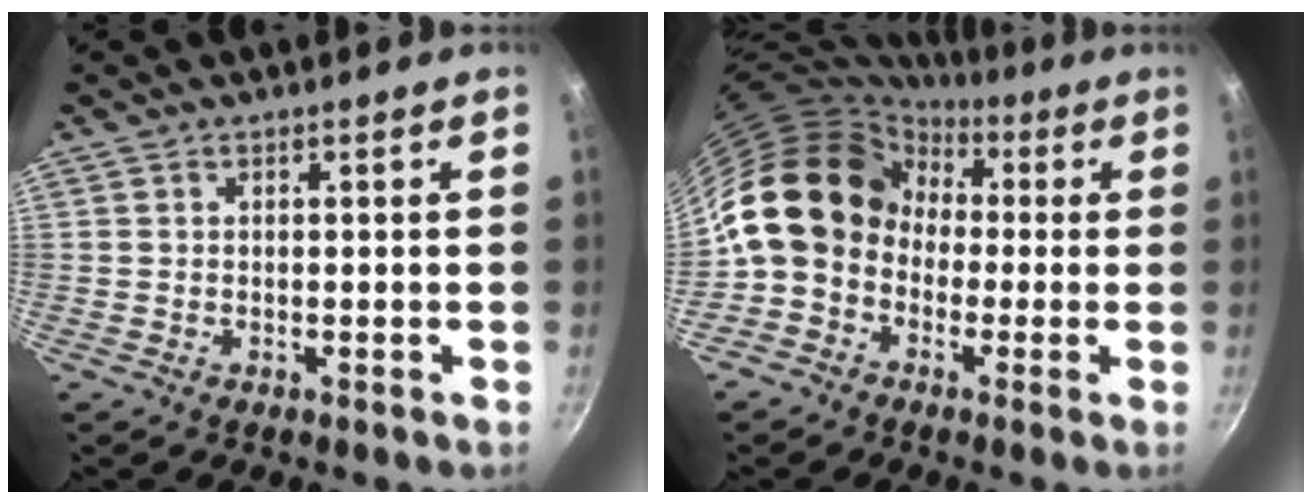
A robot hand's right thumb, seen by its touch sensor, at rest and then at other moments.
{"total": 14.5, "force": [-0.3, 12.1, 7.9], "torque": [-0.095, 0.043, -0.027]}